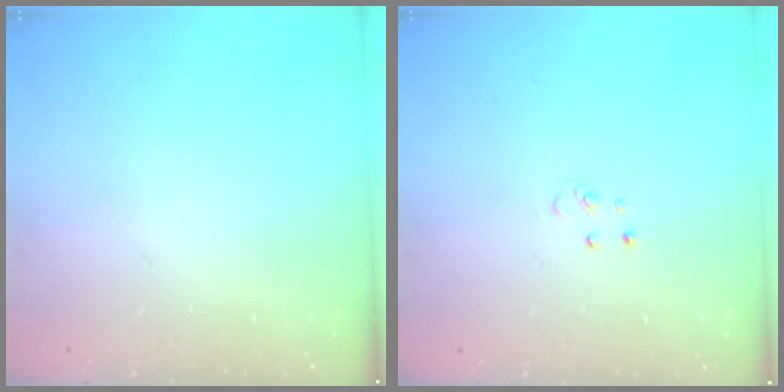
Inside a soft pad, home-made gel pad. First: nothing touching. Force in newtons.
{"total": 3.4, "press": 3.4, "slide": 0.3}